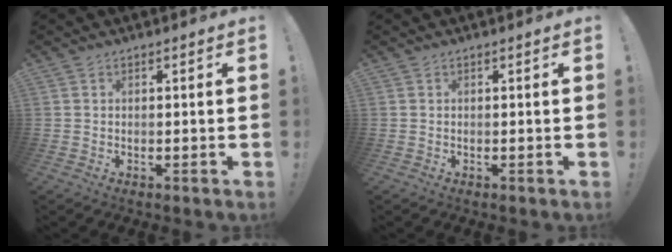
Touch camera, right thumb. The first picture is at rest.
{"total": 0.0}